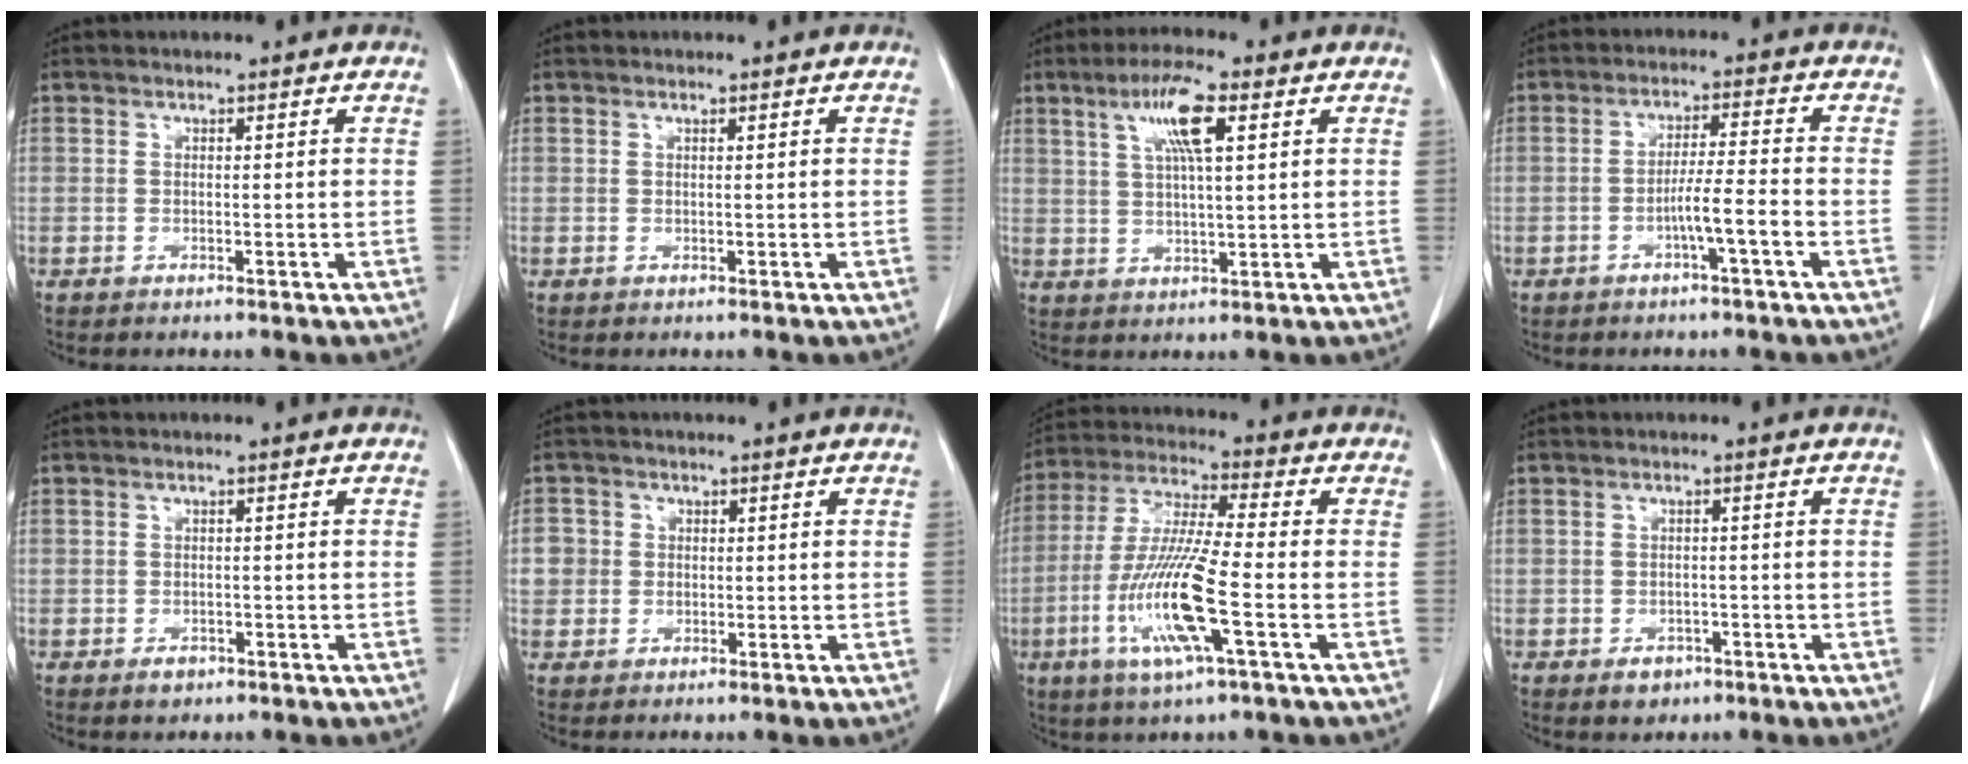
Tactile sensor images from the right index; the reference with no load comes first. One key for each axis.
{"total": 0.0}
{"total": 7.8, "fx": 3.4, "fy": 1.0, "fz": 6.9, "tx": -0.134, "ty": 0.007, "tz": 0.061}
{"total": 4.6, "fx": -2.1, "fy": -0.5, "fz": 4.1, "tx": -0.071, "ty": 0.004, "tz": -0.036}
{"total": 1.7, "fx": -1.0, "fy": 1.2, "fz": 0.7, "tx": -0.011, "ty": 0.002, "tz": -0.010}
{"total": 3.6, "fx": 0.2, "fy": 3.5, "fz": 0.4, "tx": 0.004, "ty": 0.009, "tz": 0.004}
{"total": 13.8, "fx": -4.2, "fy": 0.6, "fz": 13.1, "tx": -0.273, "ty": -0.014, "tz": -0.085}
{"total": 2.7, "fx": -1.5, "fy": 2.0, "fz": 1.0, "tx": -0.009, "ty": 0.004, "tz": -0.015}